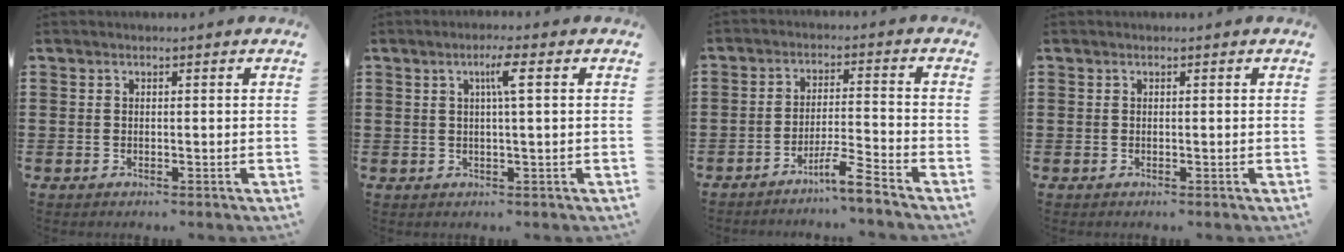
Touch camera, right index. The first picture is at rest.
{"total": 3.6, "force": [0.9, -0.3, 3.5], "torque": [-0.067, -0.002, 0.010]}
{"total": 5.6, "force": [-4.7, -0.3, 2.9], "torque": [-0.056, -0.008, -0.090]}
{"total": 0.0}